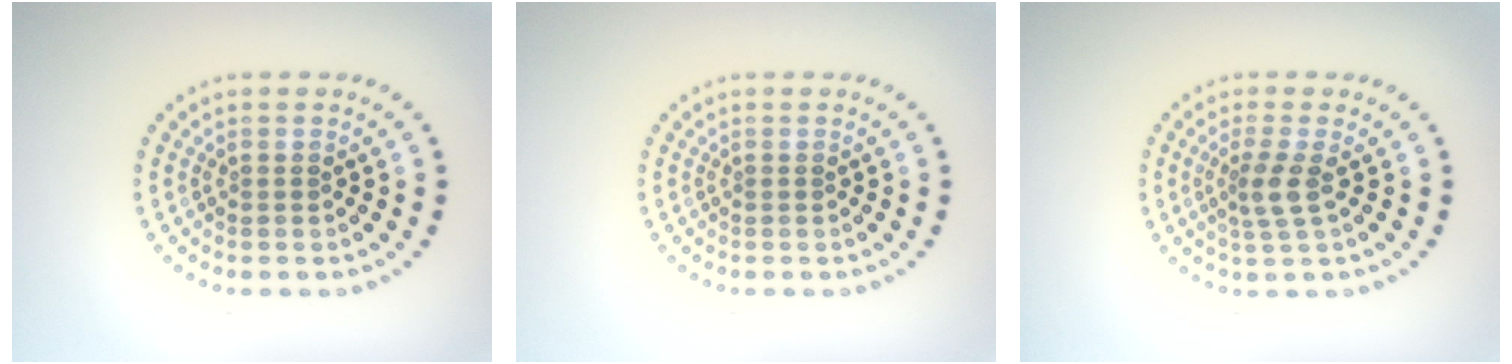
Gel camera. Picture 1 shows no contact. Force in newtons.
{"total": 0.0}
{"total": 2.3, "press": 1.9, "slide": 1.4}